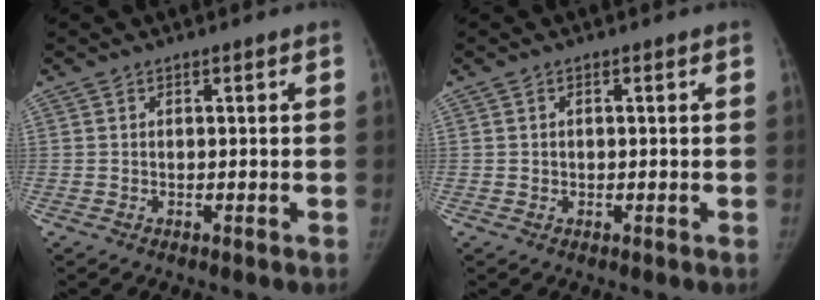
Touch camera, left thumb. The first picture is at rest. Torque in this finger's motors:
{"motor_torque": [-0.14, -0.08, 0.27, -0.28, 0.06]}